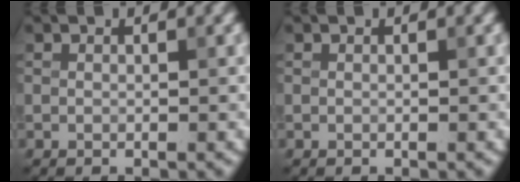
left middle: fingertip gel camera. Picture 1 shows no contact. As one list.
[{"total": 0.0}]